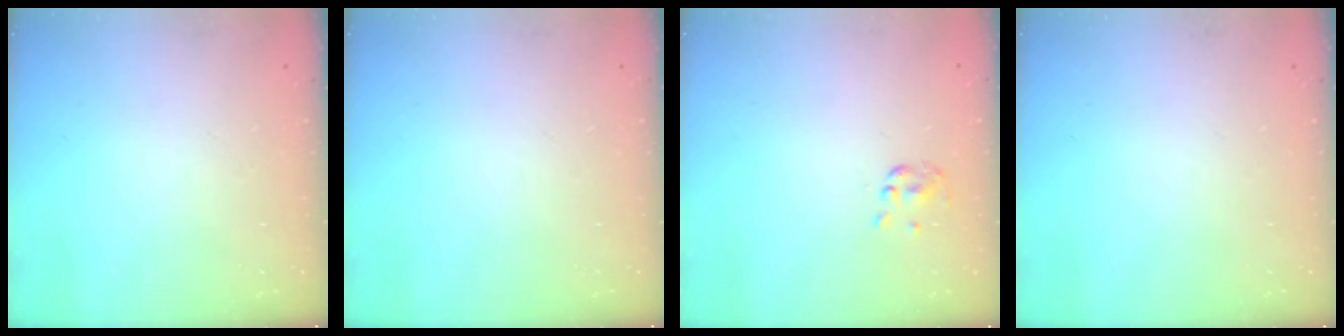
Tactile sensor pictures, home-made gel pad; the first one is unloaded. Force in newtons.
{"total": 0.0}
{"total": 2.0, "press": 1.9, "slide": 0.5}
{"total": 0.0}